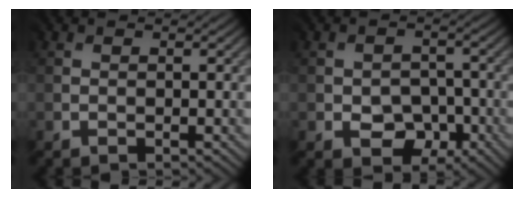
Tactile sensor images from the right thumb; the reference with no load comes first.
{"total": 3.0, "force": [-1.7, 2.3, 0.8], "torque": [-0.006, -0.004, -0.027]}